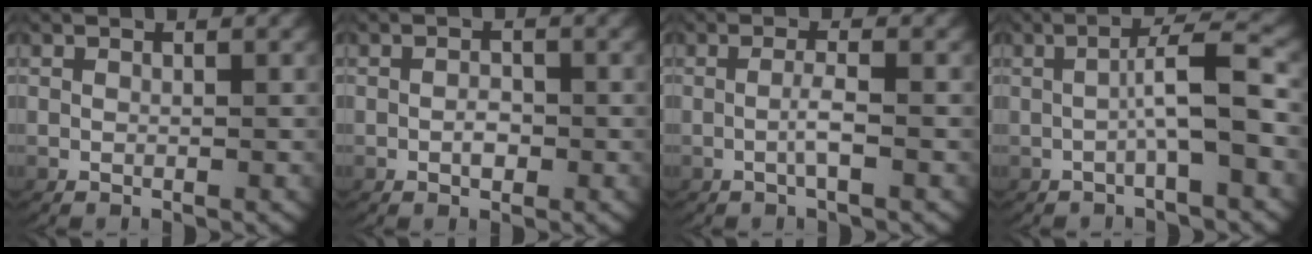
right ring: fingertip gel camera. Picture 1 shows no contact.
{"total": 1.4, "force": [-0.5, 0.8, 0.9], "torque": [-0.020, -0.006, -0.007]}
{"total": 1.8, "force": [-0.5, 0.0, 1.7], "torque": [-0.036, -0.003, -0.011]}
{"total": 4.2, "force": [-0.5, 0.6, 4.1], "torque": [-0.061, 0.012, -0.012]}